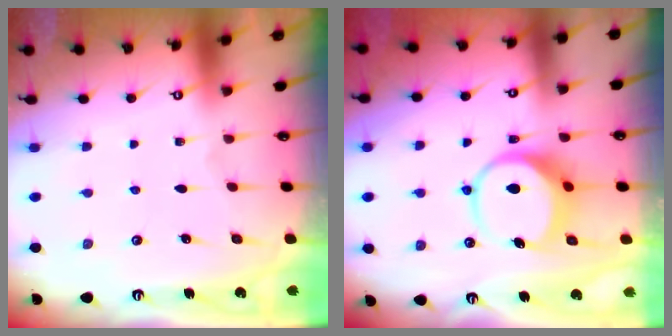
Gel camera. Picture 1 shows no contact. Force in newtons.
{"total": 8.5, "press": 8.5, "slide": 1.0}